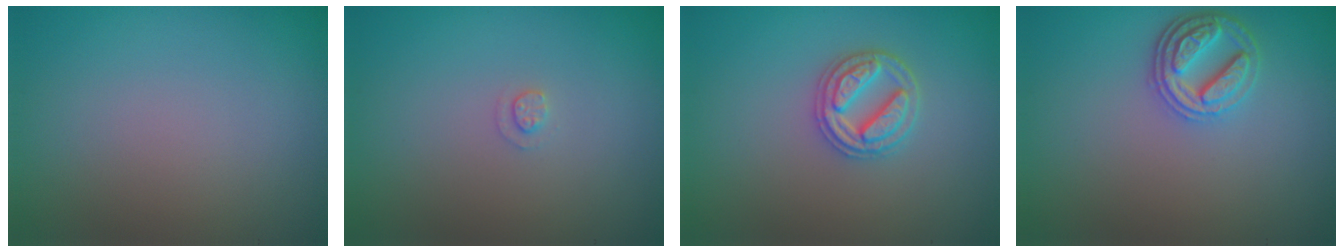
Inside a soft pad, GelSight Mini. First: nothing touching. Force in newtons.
{"total": 0.9, "press": 0.9, "slide": 0.2}
{"total": 3.0, "press": 2.9, "slide": 0.4}
{"total": 3.3, "press": 3.1, "slide": 1.3}